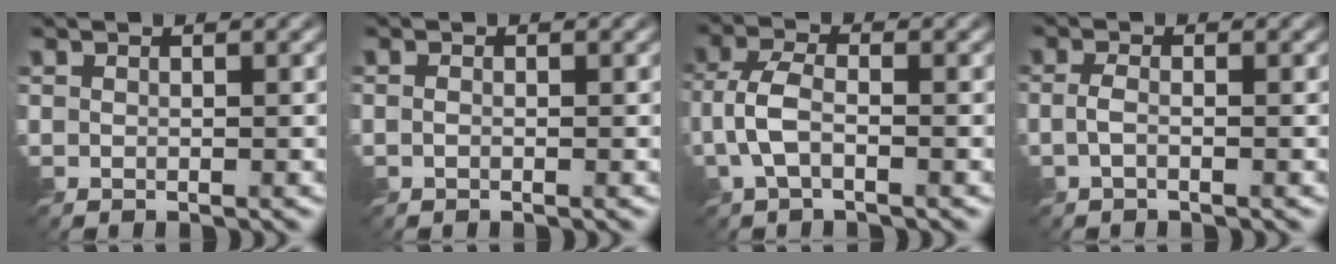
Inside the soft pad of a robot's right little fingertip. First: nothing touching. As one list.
[{"total": 0.5, "force": [-0.4, 0.3, 0.2], "torque": [-0.005, 0.000, -0.010]}, {"total": 3.6, "force": [-1.4, 1.7, 2.9], "torque": [-0.068, 0.004, -0.034]}, {"total": 1.4, "force": [-0.8, 0.5, 1.1], "torque": [-0.027, 0.000, -0.021]}]